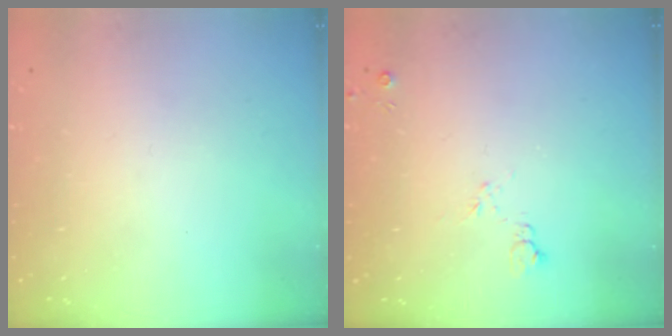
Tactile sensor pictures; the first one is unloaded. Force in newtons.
{"total": 4.6, "press": 4.5, "slide": 0.9}